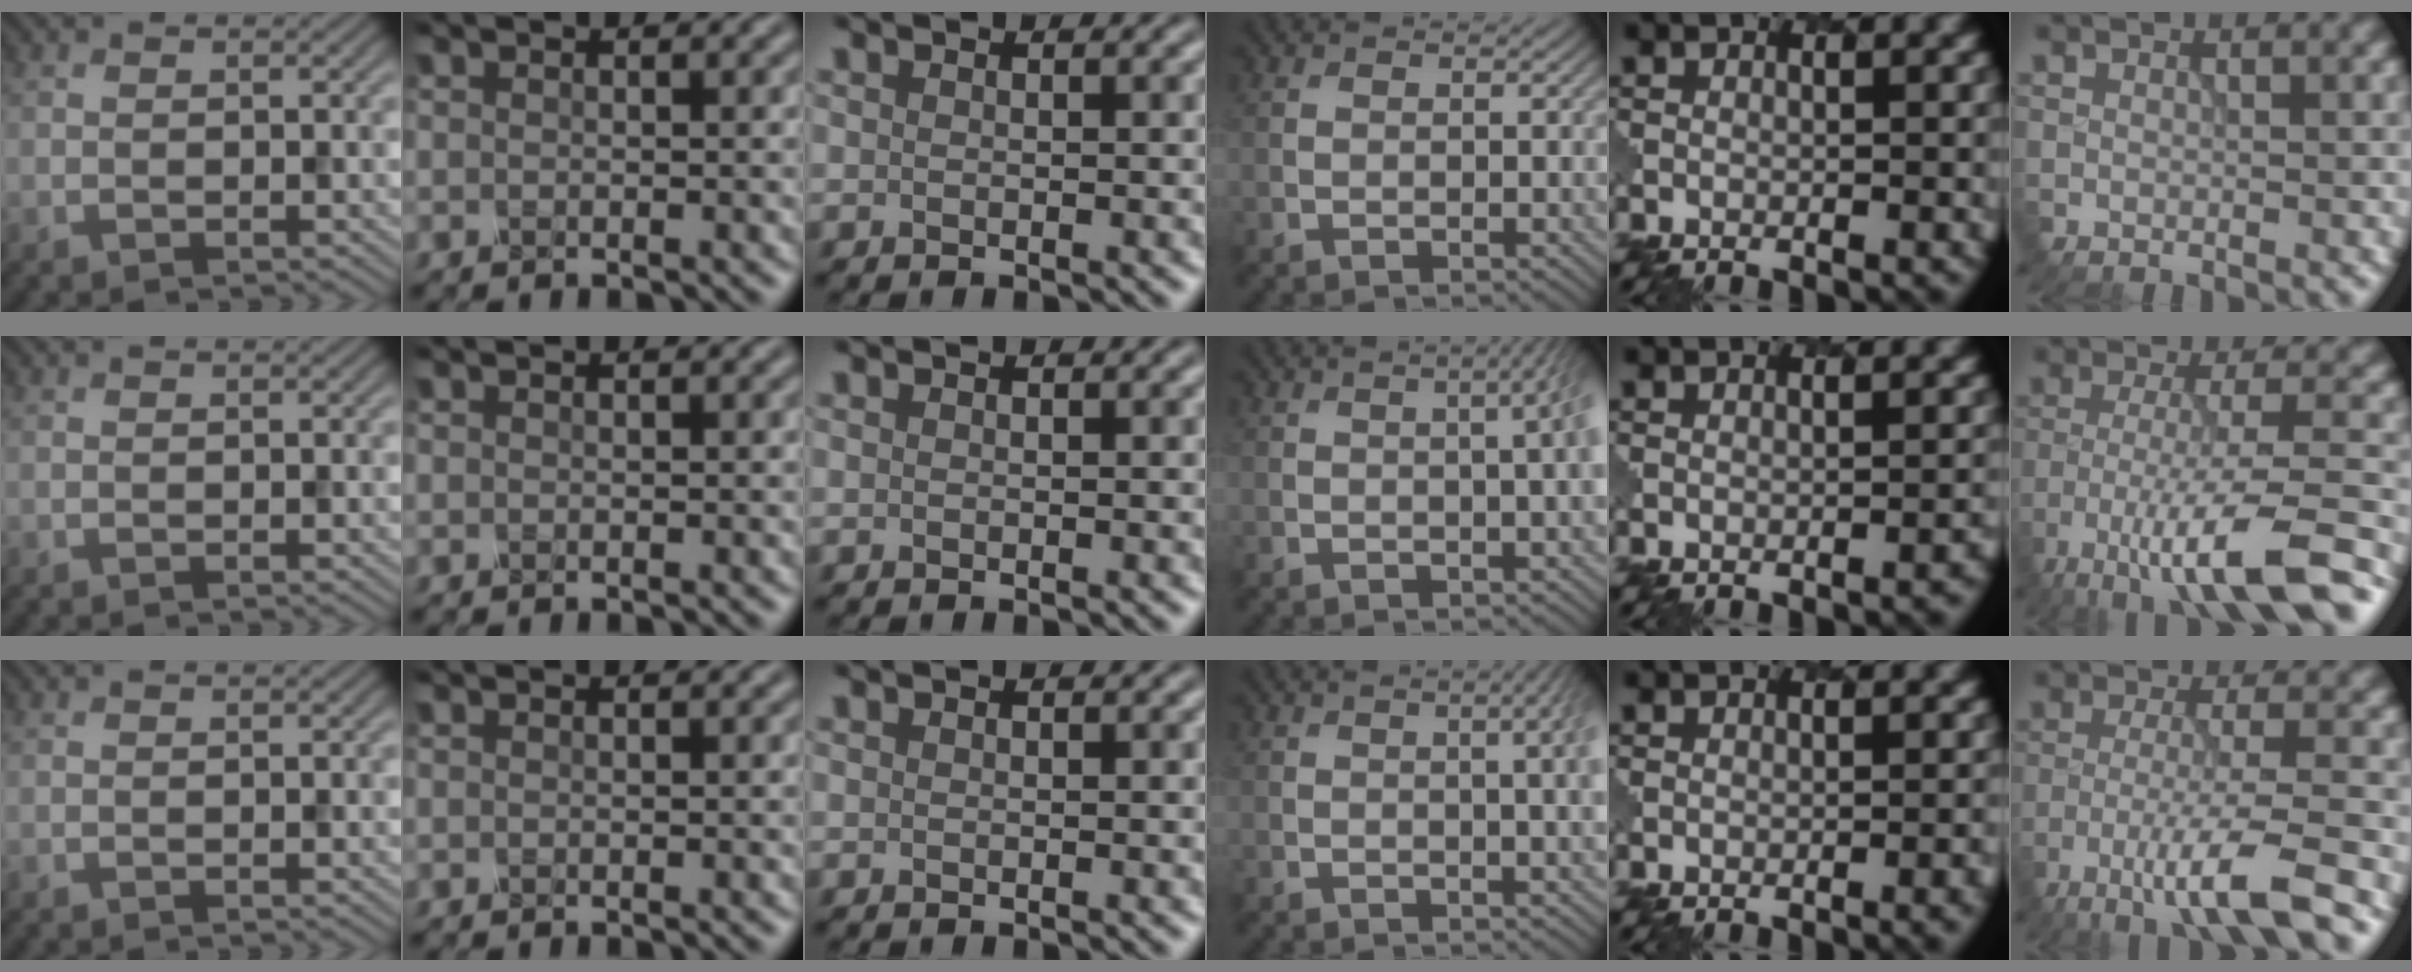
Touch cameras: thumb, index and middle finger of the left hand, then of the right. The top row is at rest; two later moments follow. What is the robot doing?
{"motion": "pour", "object": "mug"}